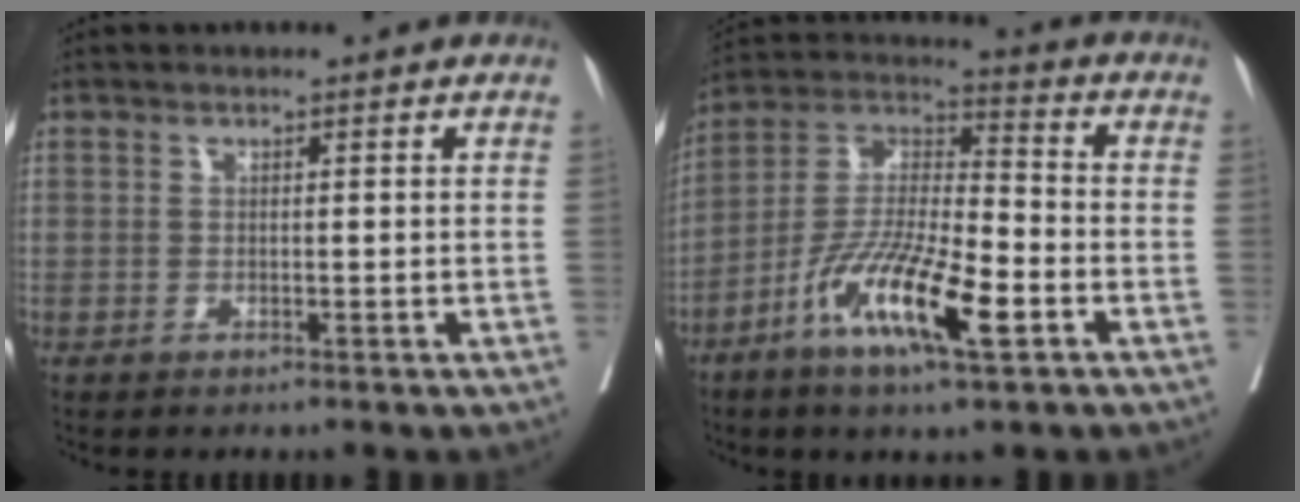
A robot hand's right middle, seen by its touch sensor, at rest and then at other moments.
{"total": 14.8, "force": [-6.6, 2.6, 12.9], "torque": [-0.255, -0.014, -0.124]}